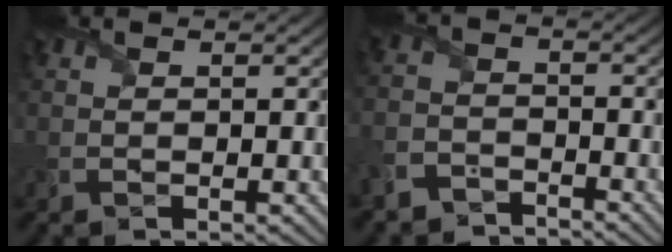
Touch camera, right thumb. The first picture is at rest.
{"total": 4.7, "force": [-4.4, 1.6, 0.9], "torque": [-0.021, -0.005, -0.097]}